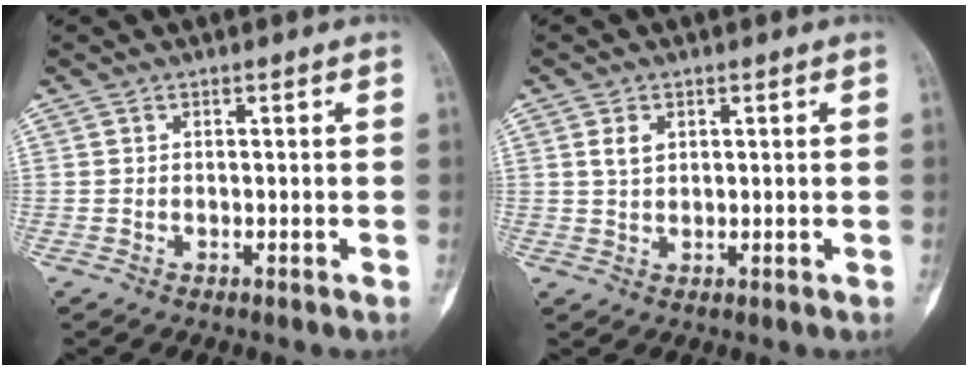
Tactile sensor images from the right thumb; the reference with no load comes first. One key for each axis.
{"total": 2.6, "fx": 1.0, "fy": 1.7, "fz": 1.7, "tx": -0.028, "ty": -0.002, "tz": 0.021}